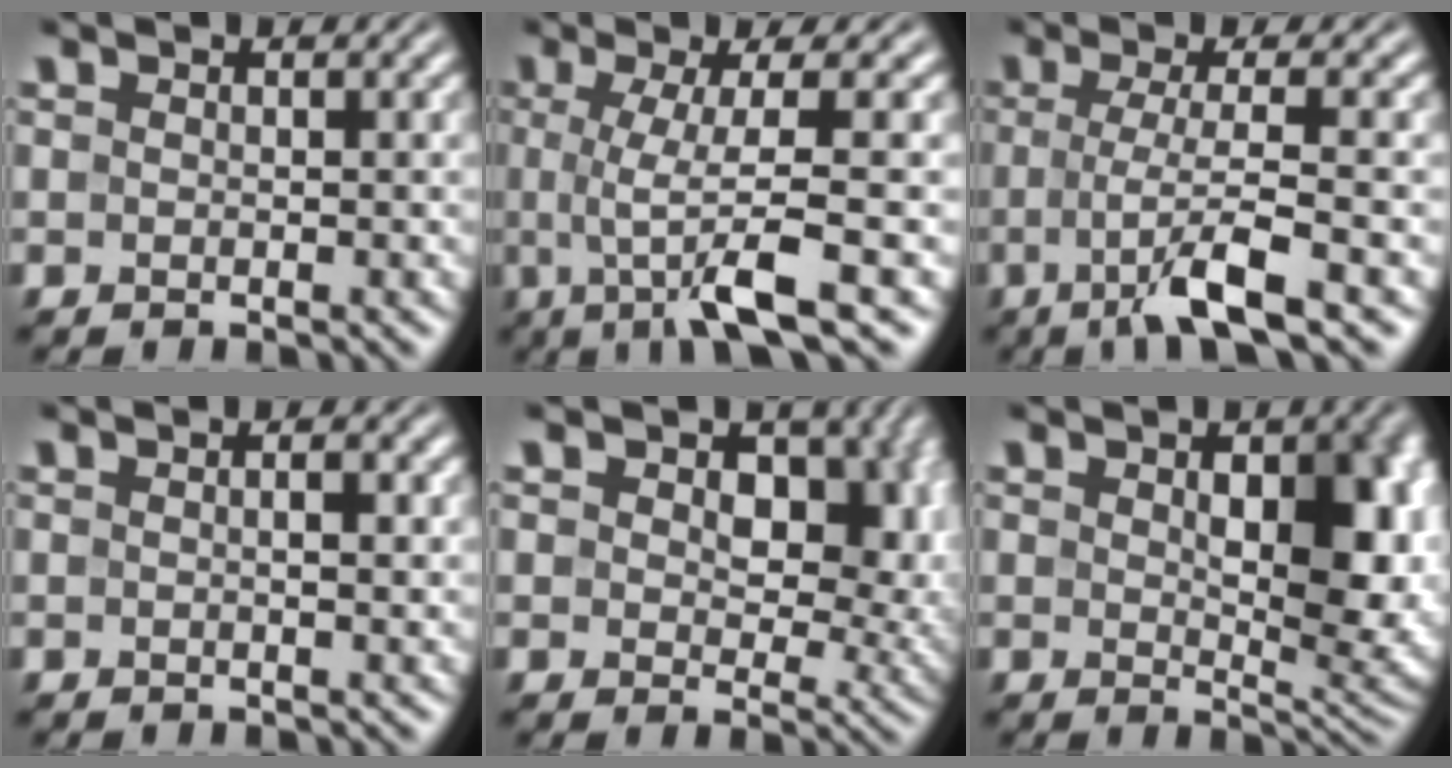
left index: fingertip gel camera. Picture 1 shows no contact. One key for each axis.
{"total": 7.0, "fx": -1.0, "fy": 1.4, "fz": 6.8, "tx": -0.113, "ty": -0.001, "tz": -0.020}
{"total": 5.1, "fx": -1.4, "fy": 0.8, "fz": 4.9, "tx": -0.085, "ty": -0.004, "tz": -0.031}
{"total": 1.4, "fx": 0.1, "fy": 0.2, "fz": 1.4, "tx": -0.023, "ty": 0.003, "tz": 0.001}
{"total": 9.7, "fx": 2.2, "fy": 6.4, "fz": 6.9, "tx": -0.081, "ty": 0.002, "tz": 0.024}
{"total": 9.5, "fx": 1.0, "fy": 4.9, "fz": 8.0, "tx": -0.104, "ty": -0.009, "tz": 0.030}